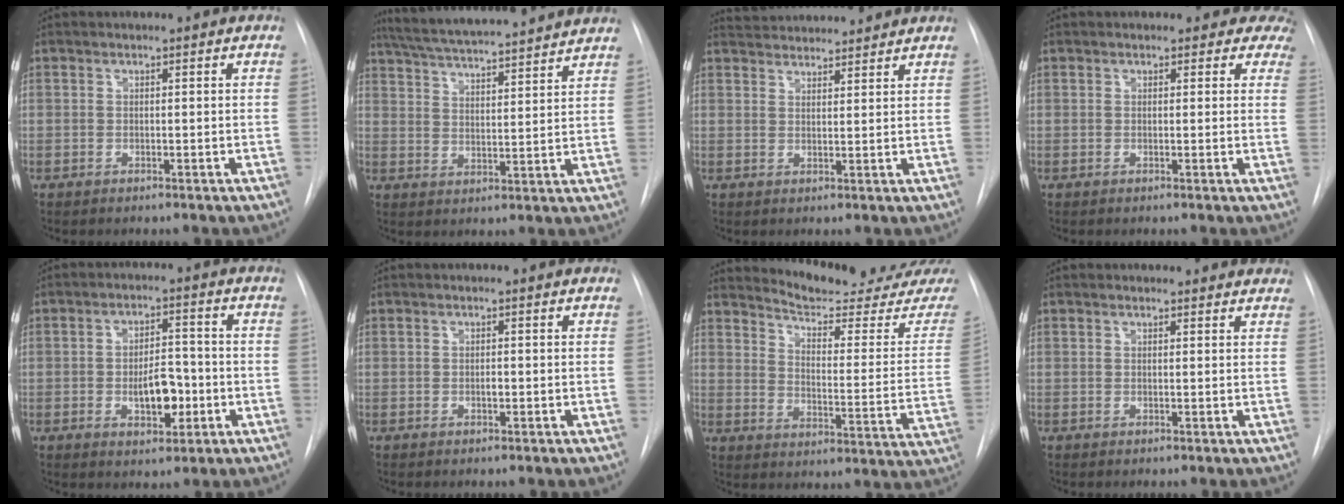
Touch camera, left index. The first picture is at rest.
{"total": 19.3, "force": [17.3, 1.6, 8.4], "torque": [-0.145, 0.023, 0.252]}
{"total": 8.0, "force": [7.8, 1.2, 1.7], "torque": [-0.030, 0.023, 0.112]}
{"total": 4.7, "force": [3.7, 2.8, 0.0], "torque": [0.037, -0.011, 0.011]}
{"total": 6.9, "force": [-2.6, 3.0, 5.6], "torque": [-0.090, 0.002, -0.032]}
{"total": 1.1, "force": [-1.0, 0.2, 0.4], "torque": [-0.009, -0.005, -0.014]}
{"total": 17.4, "force": [16.8, 0.6, 4.7], "torque": [-0.069, -0.111, 0.207]}
{"total": 3.4, "force": [3.1, 1.4, 0.4], "torque": [0.004, 0.001, 0.022]}